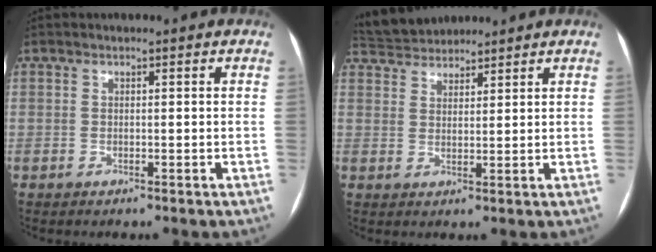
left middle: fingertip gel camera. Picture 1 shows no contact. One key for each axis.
{"total": 6.7, "fx": 6.4, "fy": 1.6, "fz": 1.2, "tx": -0.025, "ty": 0.034, "tz": 0.114}